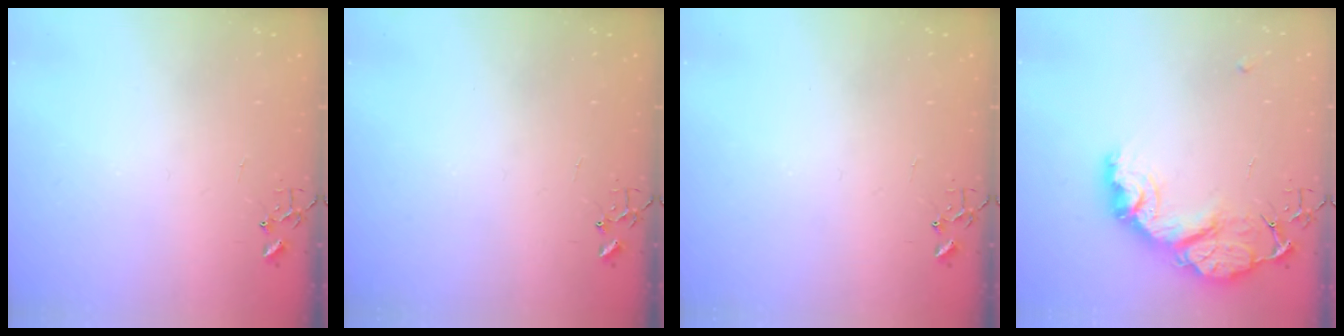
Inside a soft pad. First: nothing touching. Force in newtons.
{"total": 0.0}
{"total": 0.0}
{"total": 15.8, "press": 15.8, "slide": 1.3}